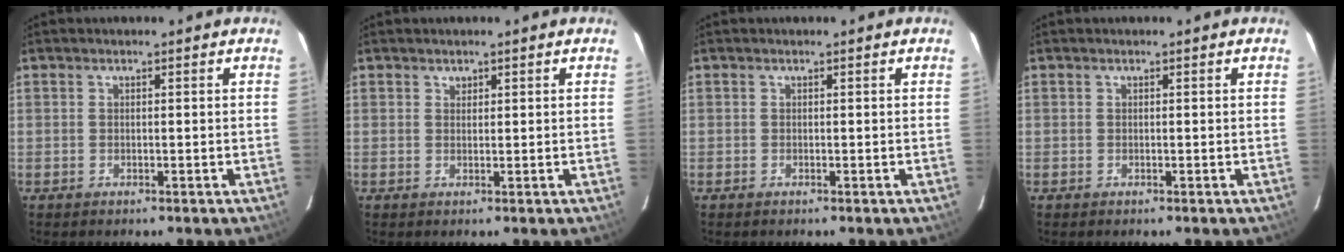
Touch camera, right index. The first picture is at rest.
{"total": 0.8, "force": [0.5, 0.6, 0.1], "torque": [0.003, 0.002, 0.008]}
{"total": 0.0}
{"total": 0.0}